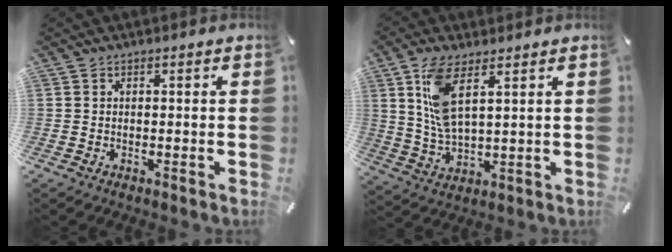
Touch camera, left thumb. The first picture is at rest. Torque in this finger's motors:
{"motor_torque": [0.46, -0.17, 0.30, 0.04, 0.03]}